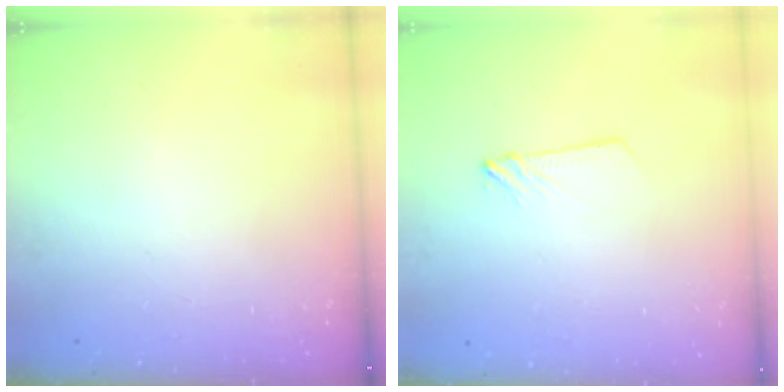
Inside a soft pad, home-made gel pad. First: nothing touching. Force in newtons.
{"total": 2.8, "press": 2.8, "slide": 0.3}